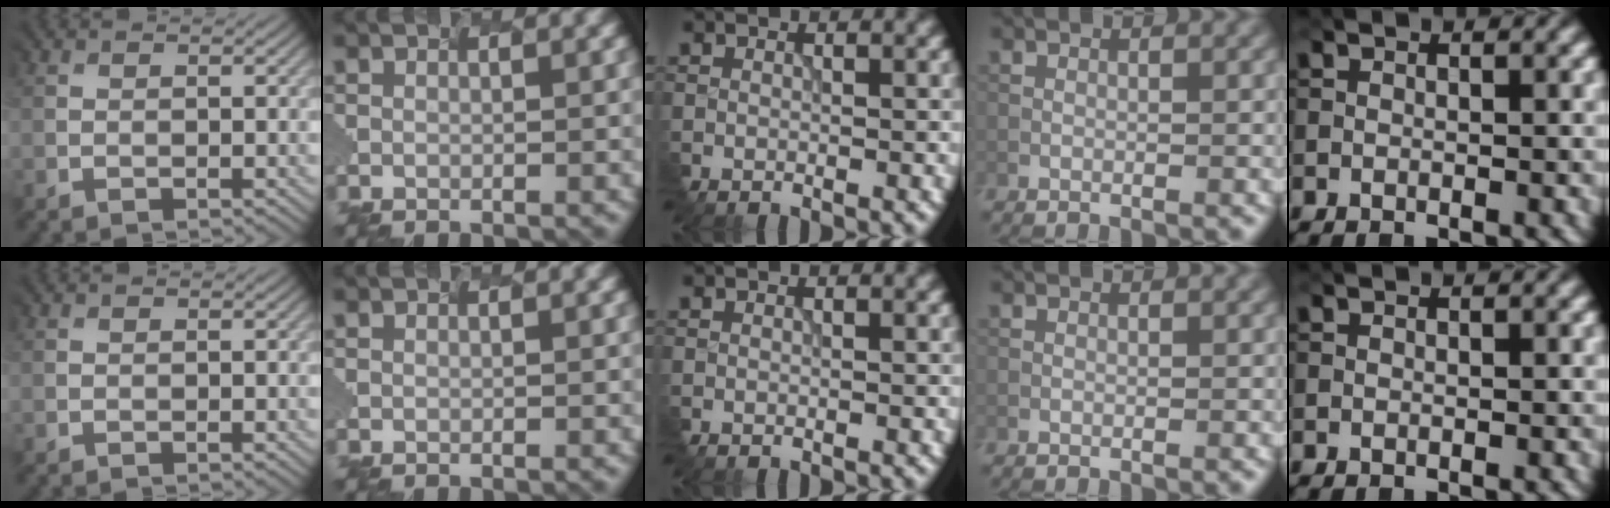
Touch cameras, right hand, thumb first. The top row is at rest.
{}